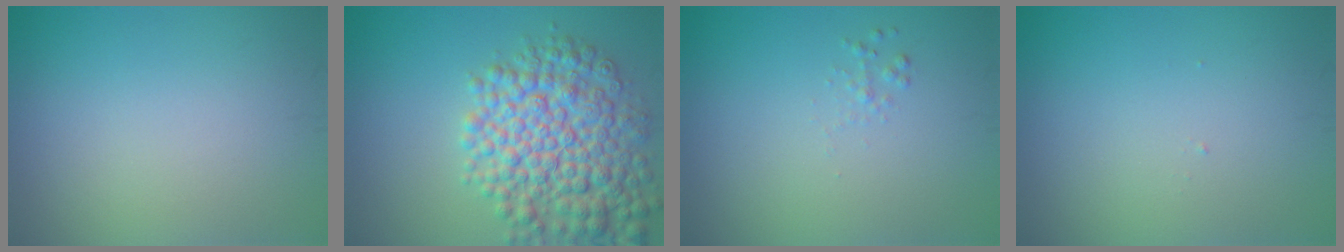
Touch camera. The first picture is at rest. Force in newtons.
{"total": 8.7, "press": 8.7, "slide": 0.2}
{"total": 0.6, "press": 0.6, "slide": 0.0}
{"total": 0.0}